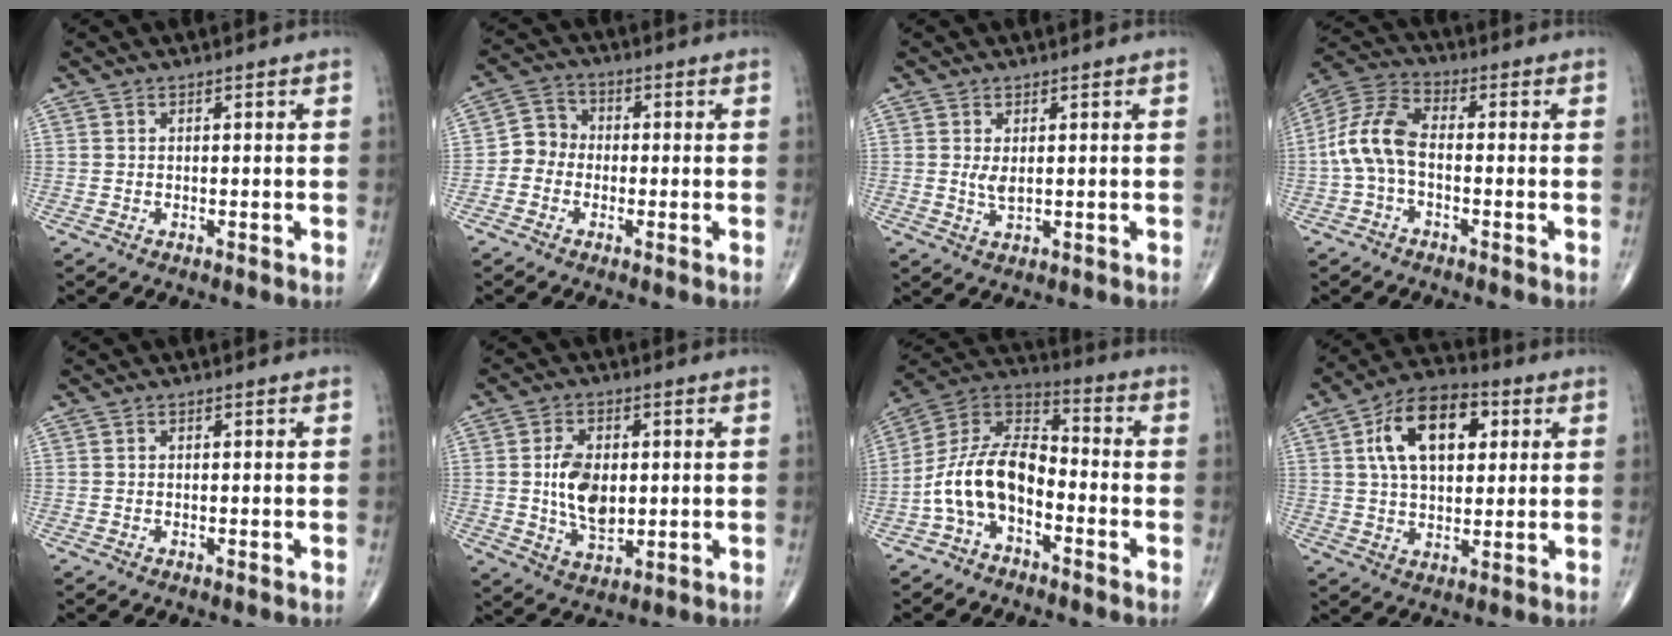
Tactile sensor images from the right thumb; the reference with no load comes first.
{"total": 5.2, "force": [-1.3, 4.6, 1.9], "torque": [-0.009, 0.020, -0.041]}
{"total": 2.2, "force": [0.4, 0.9, 1.9], "torque": [-0.036, -0.006, 0.013]}
{"total": 9.7, "force": [-1.4, 5.3, 8.0], "torque": [-0.170, 0.031, -0.038]}
{"total": 0.0}
{"total": 9.8, "force": [0.5, 6.0, 7.7], "torque": [-0.126, -0.008, 0.015]}
{"total": 12.9, "force": [-4.5, 7.4, 9.6], "torque": [-0.174, 0.066, -0.097]}
{"total": 15.4, "force": [4.5, 8.9, 11.8], "torque": [-0.179, 0.008, 0.072]}